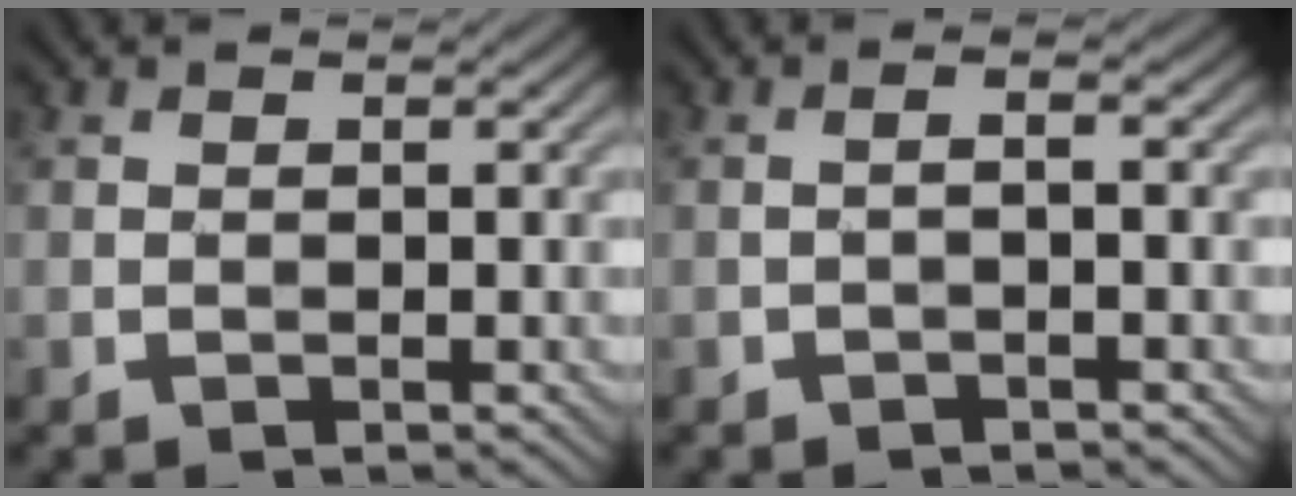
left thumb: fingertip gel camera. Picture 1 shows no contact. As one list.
[{"total": 1.0, "force": [-0.4, 0.2, 0.9], "torque": [-0.014, 0.008, -0.012]}]